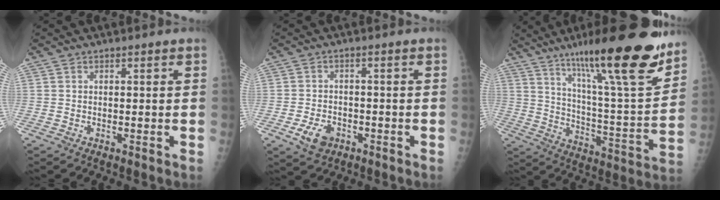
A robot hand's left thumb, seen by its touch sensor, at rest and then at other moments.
{"total": 5.0, "force": [-2.3, 3.5, 2.8], "torque": [-0.044, 0.009, -0.034]}
{"total": 25.1, "force": [17.1, 3.4, 18.1], "torque": [-0.258, -0.072, 0.275]}